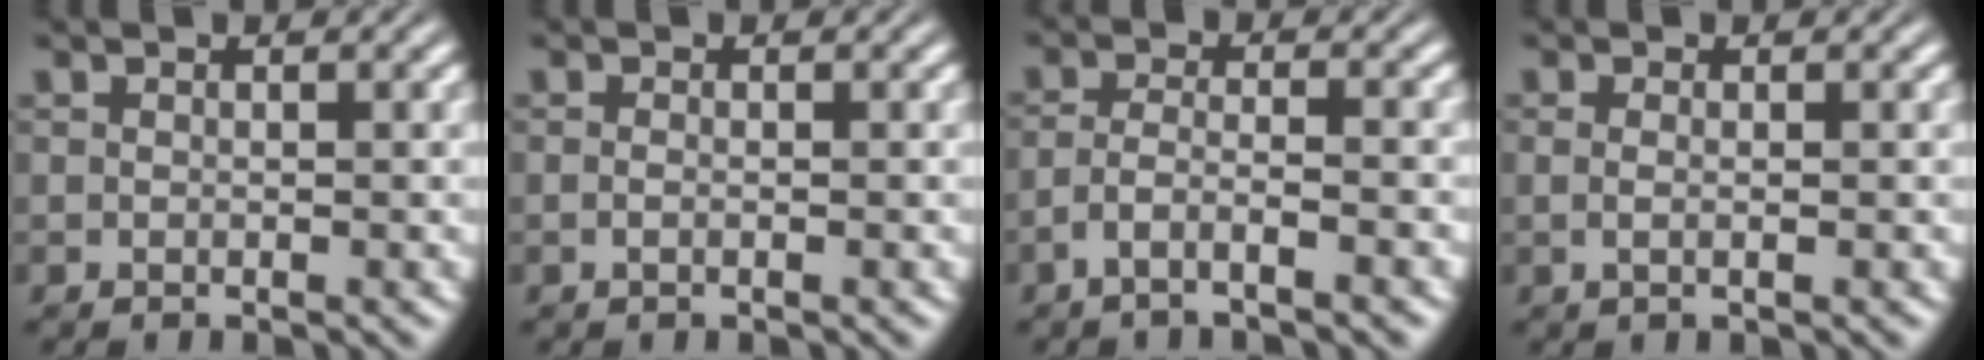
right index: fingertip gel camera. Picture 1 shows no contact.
{"total": 0.7, "force": [-0.5, -0.4, 0.3], "torque": [-0.011, -0.005, -0.007]}
{"total": 2.7, "force": [-2.0, -0.1, 1.8], "torque": [-0.034, -0.016, -0.029]}
{"total": 1.1, "force": [-0.1, -0.6, 0.9], "torque": [-0.017, -0.008, 0.005]}